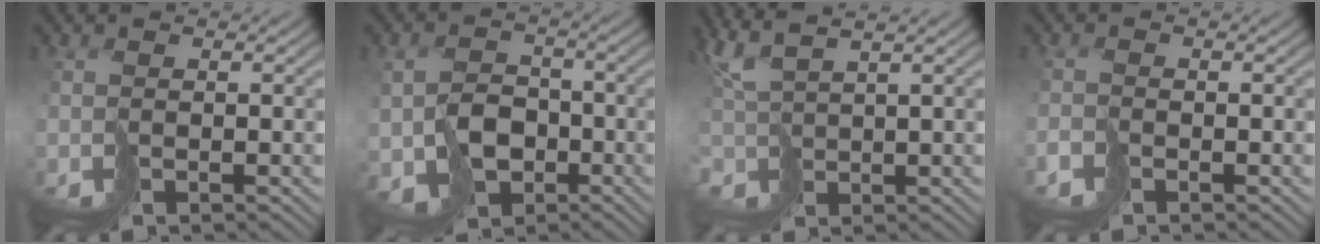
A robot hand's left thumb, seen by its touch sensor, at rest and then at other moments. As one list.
[{"total": 5.0, "force": [-1.4, 4.4, 1.8], "torque": [-0.038, -0.010, -0.022]}, {"total": 4.5, "force": [4.3, 0.8, 1.3], "torque": [-0.050, 0.018, 0.089]}, {"total": 1.2, "force": [-1.1, 0.4, 0.1], "torque": [-0.007, -0.007, -0.023]}]